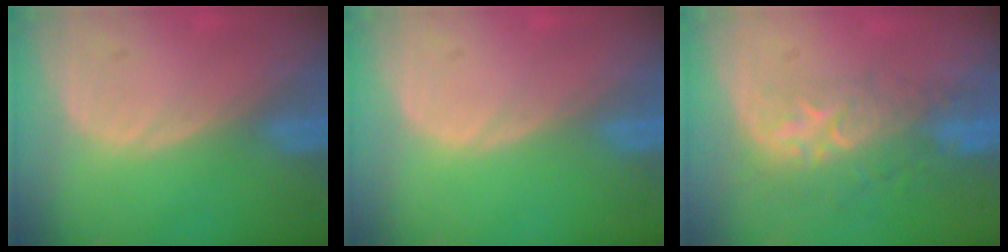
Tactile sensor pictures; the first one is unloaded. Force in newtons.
{"total": 0.0}
{"total": 8.9, "press": 7.2, "slide": 5.2}